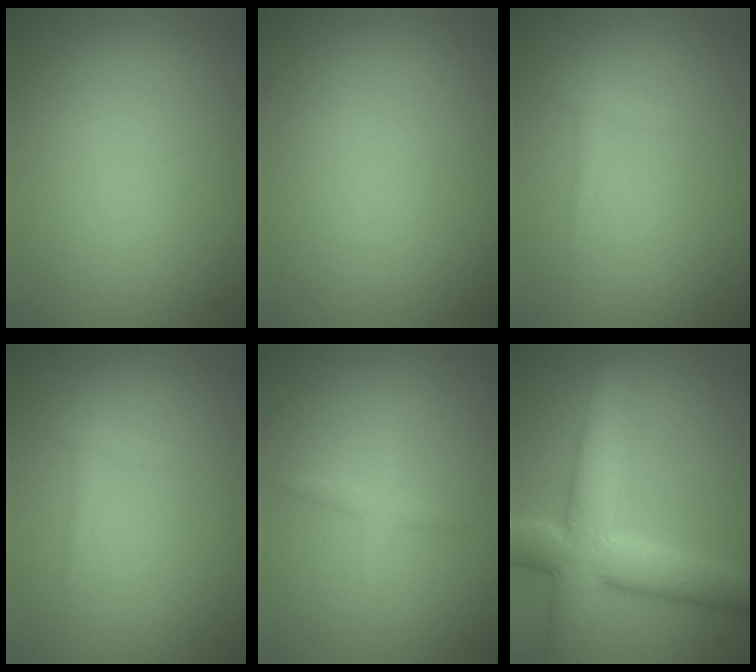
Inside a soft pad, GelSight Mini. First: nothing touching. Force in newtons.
{"total": 0.0}
{"total": 0.9, "press": 0.9, "slide": 0.1}
{"total": 0.9, "press": 0.9, "slide": 0.1}
{"total": 1.4, "press": 1.4, "slide": 0.0}
{"total": 9.1, "press": 9.1, "slide": 0.6}